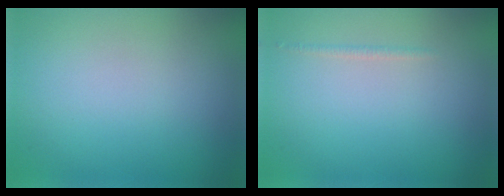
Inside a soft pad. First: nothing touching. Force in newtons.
{"total": 0.6, "press": 0.6, "slide": 0.0}